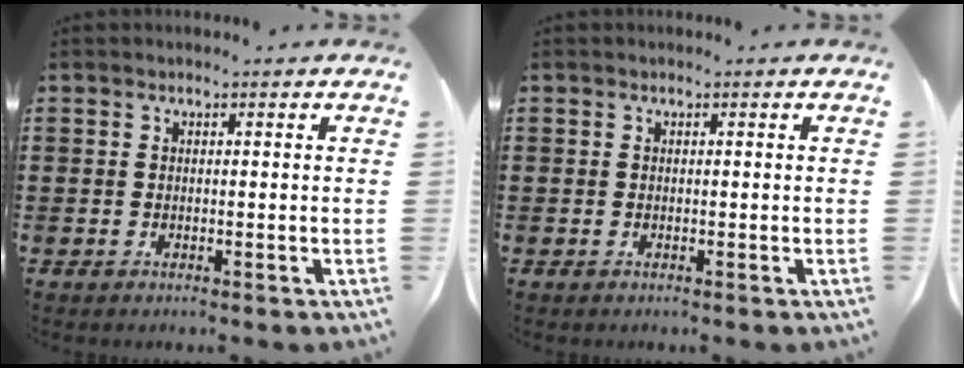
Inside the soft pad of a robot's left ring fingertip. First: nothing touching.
{"total": 0.0}